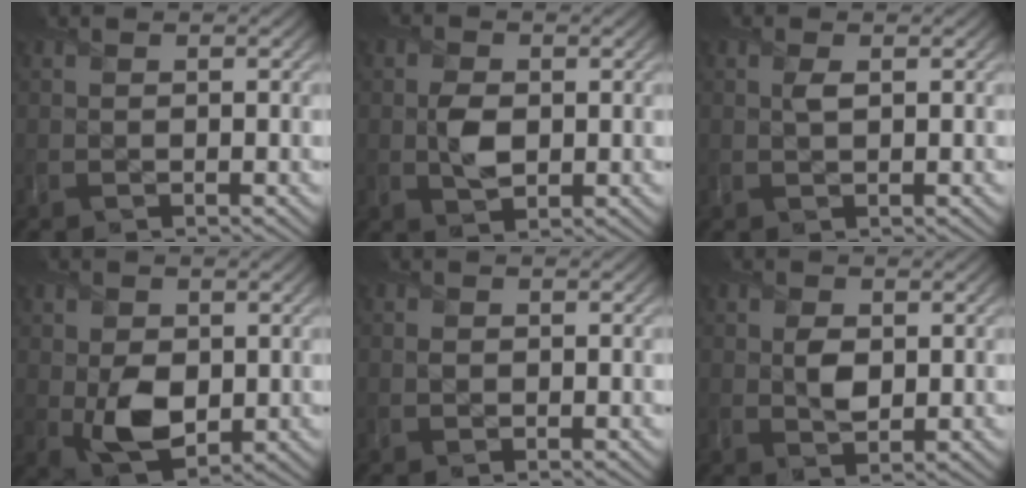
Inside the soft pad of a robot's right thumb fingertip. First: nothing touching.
{"total": 3.6, "force": [0.0, 2.5, 2.5], "torque": [-0.058, -0.006, -0.002]}
{"total": 1.4, "force": [0.4, 0.7, 1.2], "torque": [-0.027, -0.003, 0.007]}
{"total": 6.4, "force": [-0.4, 4.6, 4.5], "torque": [-0.095, -0.013, -0.006]}
{"total": 0.6, "force": [0.0, 0.6, 0.2], "torque": [-0.002, -0.006, -0.004]}
{"total": 2.9, "force": [0.4, 2.0, 2.1], "torque": [-0.042, -0.006, 0.006]}